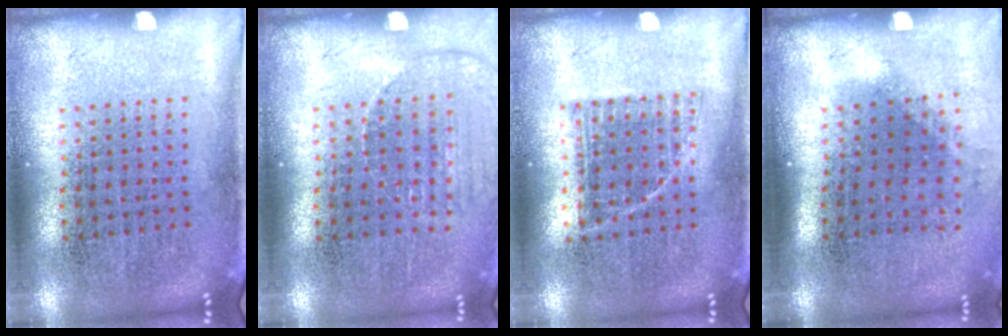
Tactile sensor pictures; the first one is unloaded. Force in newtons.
{"total": 1.2, "press": 1.2, "slide": 0.2}
{"total": 0.8, "press": 0.7, "slide": 0.5}
{"total": 1.2, "press": 0.9, "slide": 0.9}